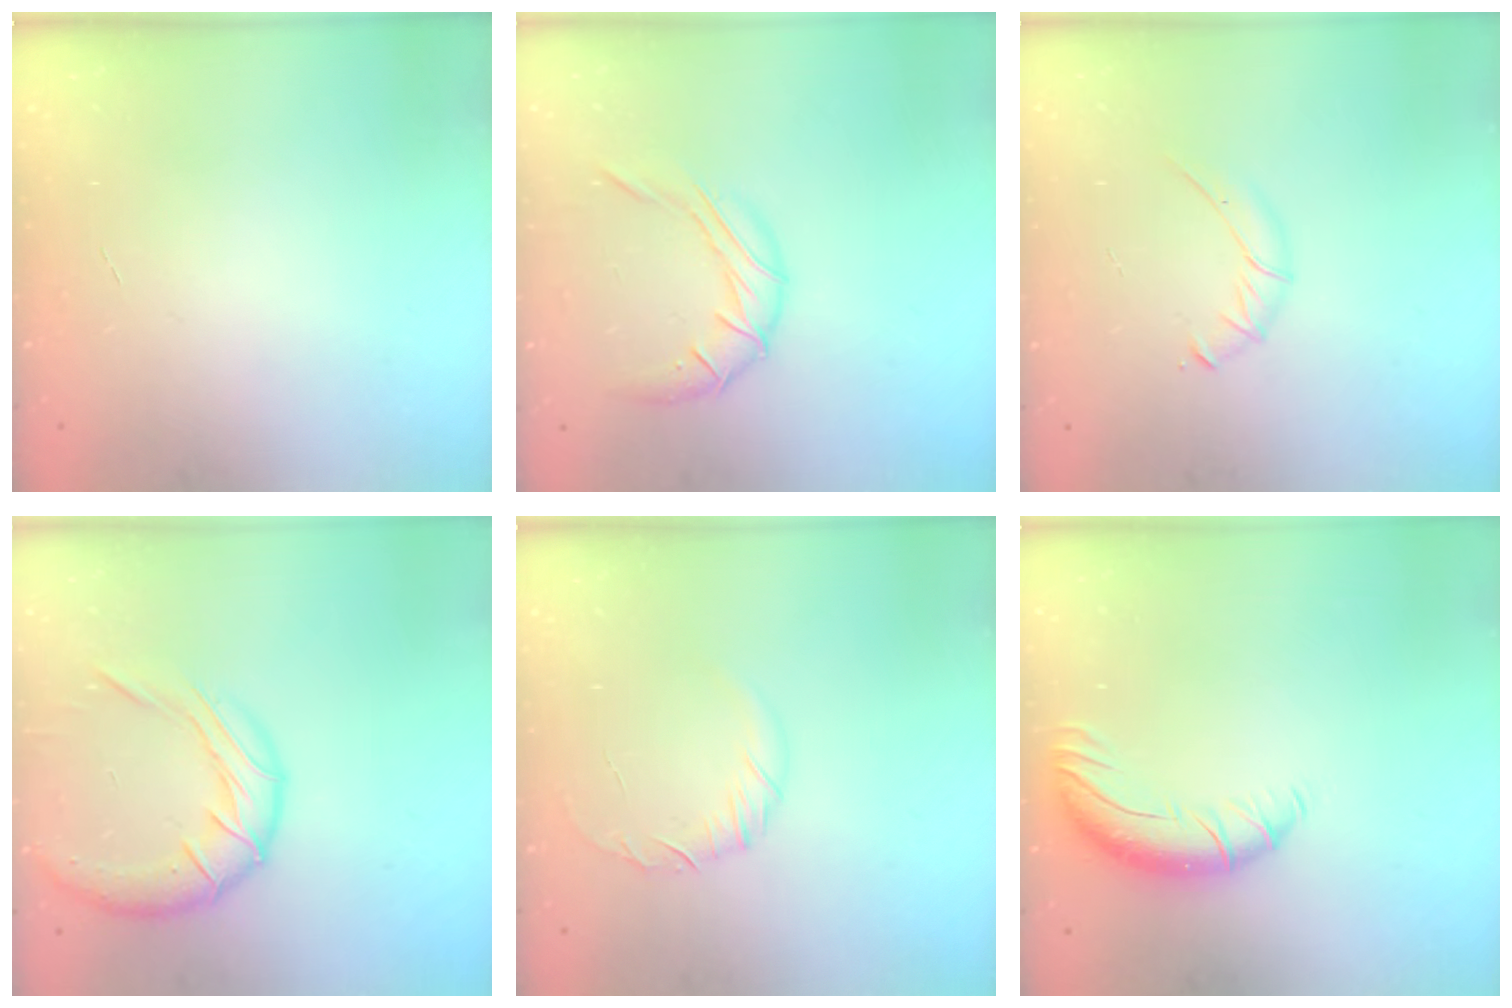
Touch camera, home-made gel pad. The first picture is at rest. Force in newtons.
{"total": 10.4, "press": 10.4, "slide": 0.4}
{"total": 4.9, "press": 4.7, "slide": 1.3}
{"total": 14.2, "press": 14.1, "slide": 1.6}
{"total": 5.2, "press": 5.0, "slide": 1.3}
{"total": 10.3, "press": 10.1, "slide": 2.3}